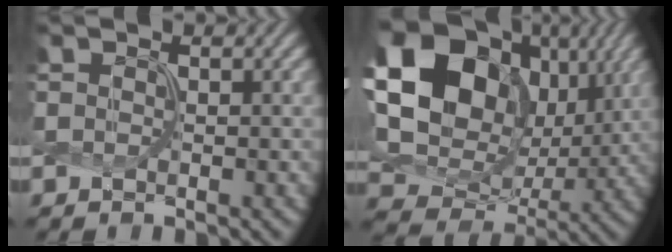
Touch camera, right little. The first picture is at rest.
{"total": 21.2, "force": [6.3, 16.6, 11.5], "torque": [-0.266, 0.037, 0.118]}